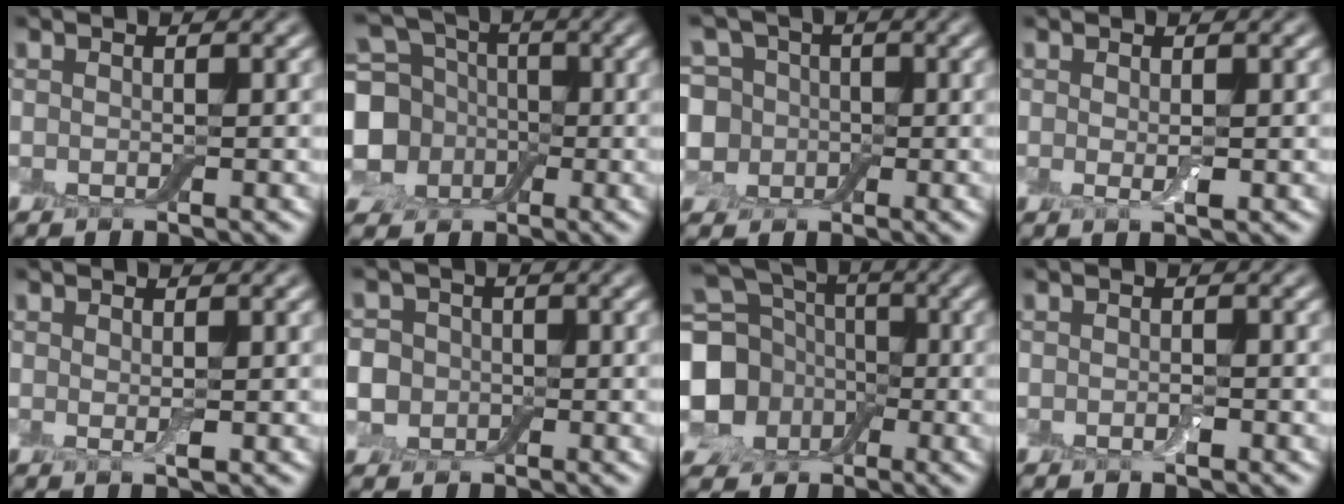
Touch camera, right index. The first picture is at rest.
{"total": 9.0, "force": [-0.7, 7.7, 4.6], "torque": [-0.107, -0.012, -0.025]}
{"total": 7.0, "force": [0.8, 6.2, 3.2], "torque": [-0.063, 0.033, -0.026]}
{"total": 1.2, "force": [0.1, 0.3, 1.1], "torque": [-0.021, -0.004, 0.000]}
{"total": 0.9, "force": [0.3, 0.2, 0.9], "torque": [-0.016, -0.003, 0.005]}
{"total": 6.1, "force": [-0.6, 5.6, 2.3], "torque": [-0.049, 0.022, -0.047]}
{"total": 12.6, "force": [-0.6, 11.2, 5.7], "torque": [-0.153, -0.010, -0.040]}
{"total": 0.7, "force": [-0.3, 0.3, 0.5], "torque": [-0.010, 0.000, -0.003]}